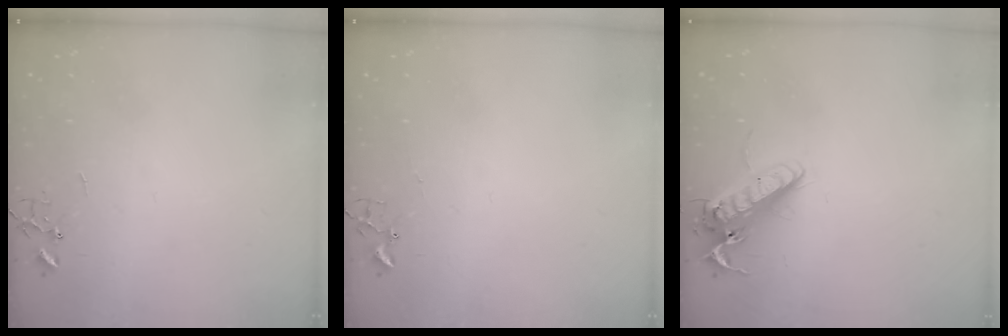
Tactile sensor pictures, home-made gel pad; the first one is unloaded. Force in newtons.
{"total": 1.7, "press": 1.6, "slide": 0.2}
{"total": 13.8, "press": 13.7, "slide": 2.0}